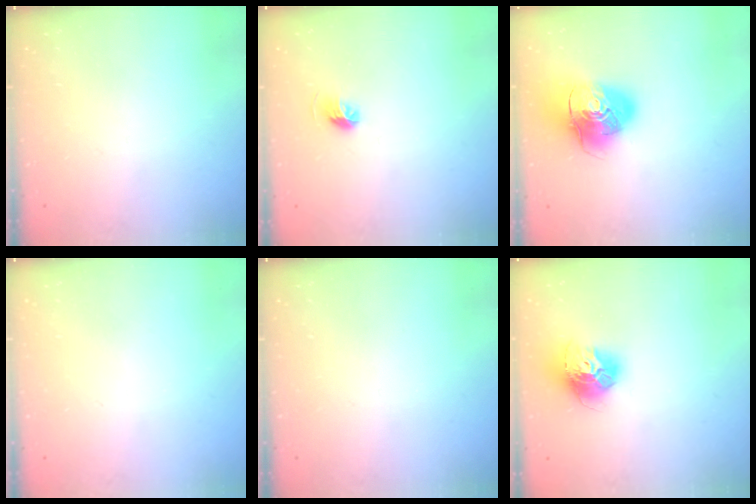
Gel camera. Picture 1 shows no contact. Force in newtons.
{"total": 5.4, "press": 5.2, "slide": 1.2}
{"total": 15.6, "press": 15.4, "slide": 2.2}
{"total": 0.0}
{"total": 0.0}
{"total": 13.6, "press": 13.5, "slide": 1.4}